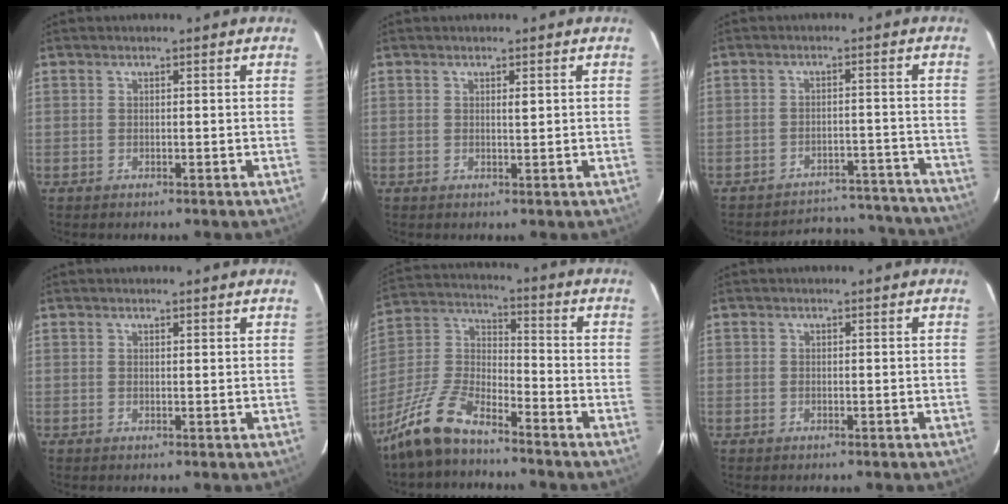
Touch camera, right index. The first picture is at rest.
{"total": 0.8, "force": [0.3, 0.1, 0.7], "torque": [-0.016, -0.002, 0.005]}
{"total": 15.8, "force": [-15.4, 3.0, 1.5], "torque": [-0.018, 0.016, -0.180]}
{"total": 1.0, "force": [1.0, 0.1, 0.3], "torque": [-0.008, 0.003, 0.012]}
{"total": 10.8, "force": [-8.8, 2.8, 5.8], "torque": [-0.138, 0.005, -0.175]}
{"total": 0.0}